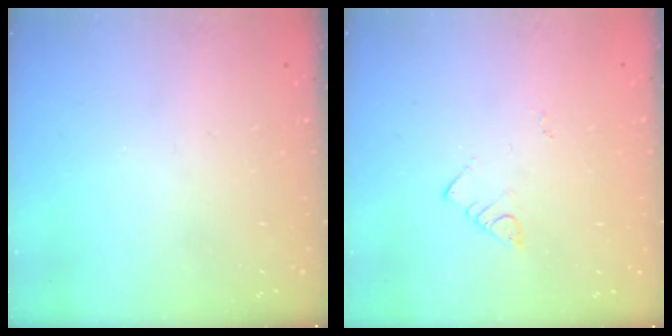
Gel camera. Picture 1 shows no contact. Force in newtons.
{"total": 2.7, "press": 2.7, "slide": 0.6}